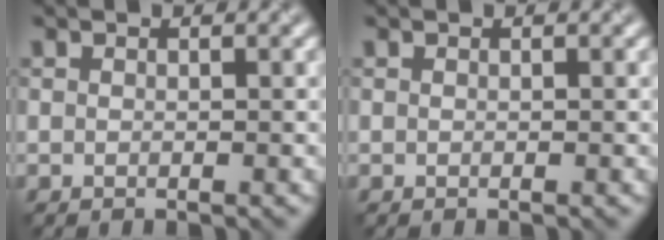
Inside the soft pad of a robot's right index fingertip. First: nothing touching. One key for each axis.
{"total": 0.0}